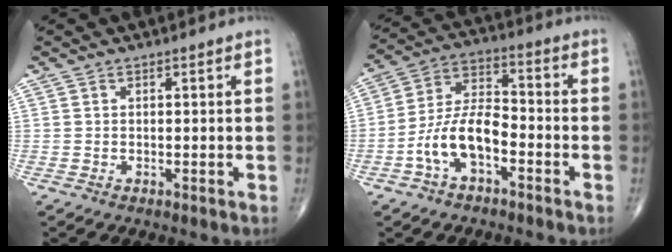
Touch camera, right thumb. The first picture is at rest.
{"total": 10.9, "force": [-4.1, 5.6, 8.4], "torque": [-0.160, 0.045, -0.082]}